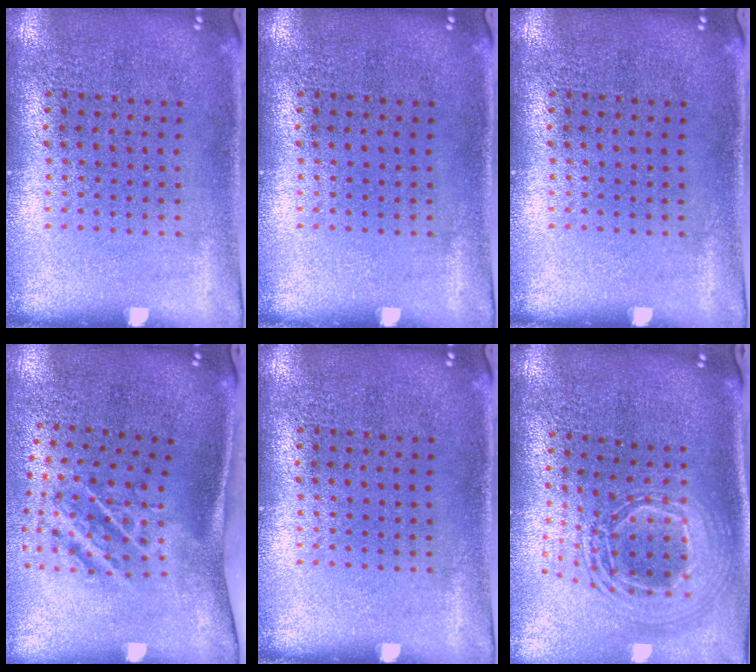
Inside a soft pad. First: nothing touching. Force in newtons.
{"total": 0.0}
{"total": 0.0}
{"total": 2.0, "press": 1.2, "slide": 1.6}
{"total": 0.0}
{"total": 2.4, "press": 1.8, "slide": 1.6}